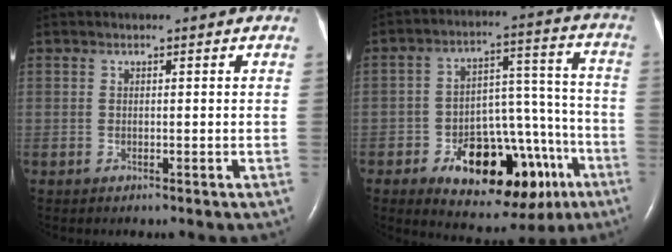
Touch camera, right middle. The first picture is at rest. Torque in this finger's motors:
{"motor_torque": [1.40, -0.74, 0.63, 0.16]}